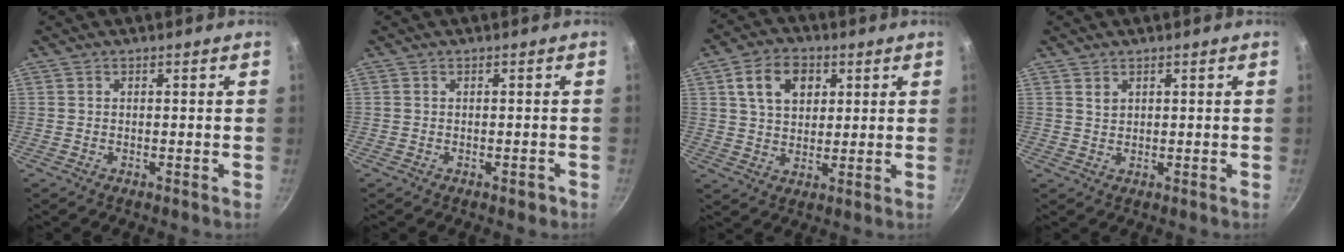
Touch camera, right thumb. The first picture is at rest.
{"total": 1.3, "force": [-0.7, 0.7, 0.8], "torque": [-0.003, 0.009, -0.004]}
{"total": 10.8, "force": [3.8, 7.6, 6.6], "torque": [-0.092, -0.001, 0.061]}
{"total": 1.5, "force": [0.9, 1.0, 0.7], "torque": [-0.011, -0.001, 0.019]}